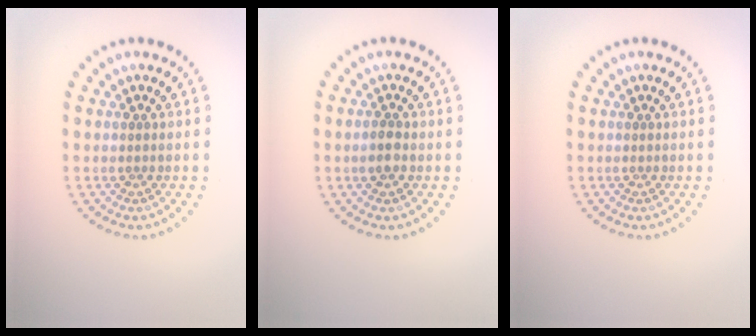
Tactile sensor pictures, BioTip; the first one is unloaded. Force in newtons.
{"total": 1.3, "press": 1.3, "slide": 0.3}
{"total": 0.0}